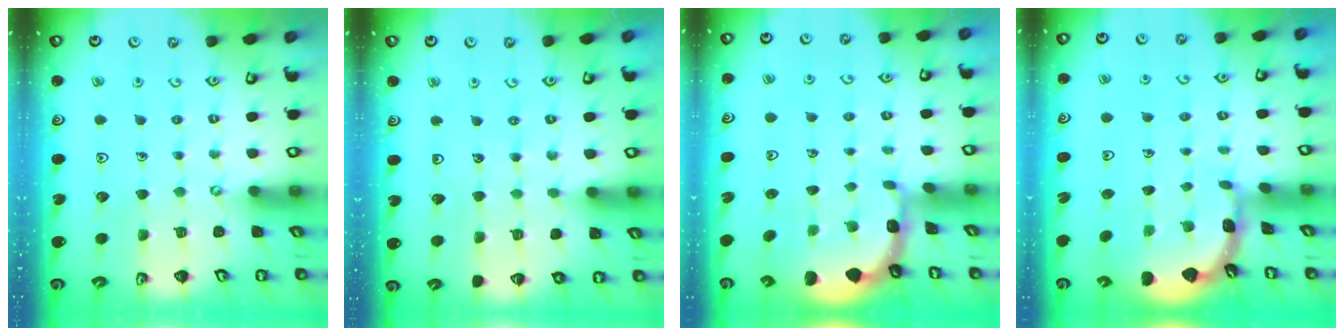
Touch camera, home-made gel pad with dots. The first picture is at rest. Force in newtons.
{"total": 3.9, "press": 3.9, "slide": 0.3}
{"total": 1.5, "press": 1.5, "slide": 0.1}
{"total": 1.8, "press": 1.8, "slide": 0.1}